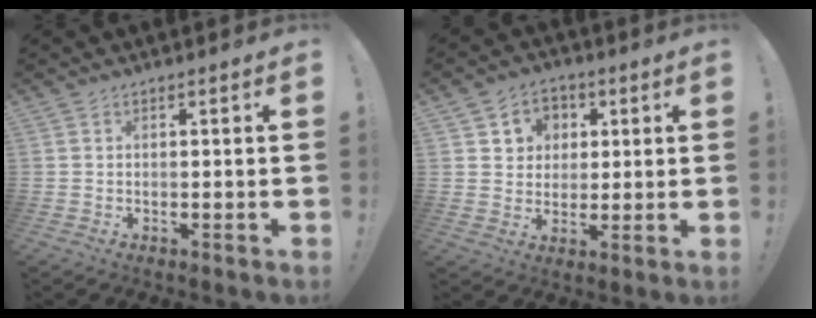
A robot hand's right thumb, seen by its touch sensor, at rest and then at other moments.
{"total": 7.1, "force": [1.8, 6.7, 1.5], "torque": [-0.025, -0.009, 0.039]}